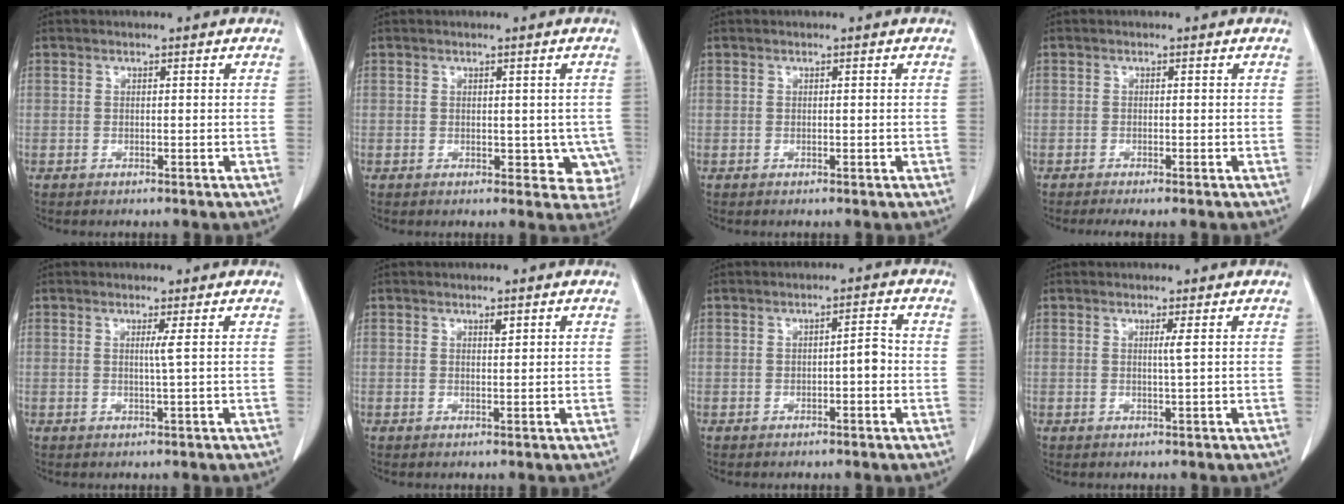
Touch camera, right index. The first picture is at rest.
{"total": 4.9, "force": [-0.2, 3.3, 3.6], "torque": [-0.012, -0.002, 0.003]}
{"total": 0.0}
{"total": 2.6, "force": [-2.1, 0.0, 1.4], "torque": [-0.022, -0.008, -0.033]}
{"total": 1.3, "force": [0.3, -0.6, 1.1], "torque": [-0.022, -0.003, 0.006]}
{"total": 0.9, "force": [0.6, 0.2, 0.6], "torque": [-0.012, -0.004, 0.009]}
{"total": 2.4, "force": [-0.5, 0.6, 2.3], "torque": [-0.029, 0.006, -0.009]}
{"total": 1.1, "force": [0.3, -0.4, 1.0], "torque": [-0.021, -0.003, 0.005]}